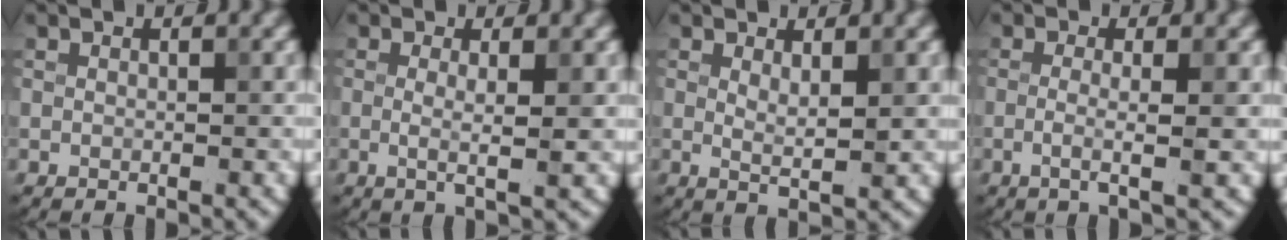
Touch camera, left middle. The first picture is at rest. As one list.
[{"total": 2.4, "force": [0.0, 0.4, 2.4], "torque": [-0.039, -0.007, -0.004]}, {"total": 1.8, "force": [0.6, 0.3, 1.6], "torque": [-0.027, -0.008, 0.012]}, {"total": 2.8, "force": [-0.3, 0.7, 2.7], "torque": [-0.041, -0.006, -0.011]}]